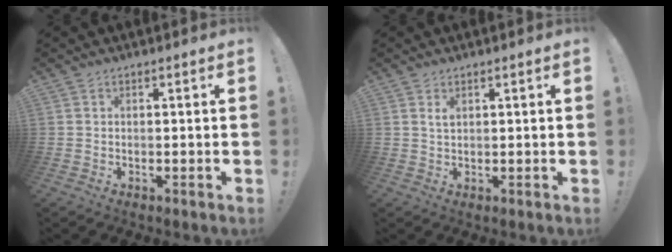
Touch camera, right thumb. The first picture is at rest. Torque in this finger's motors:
{"motor_torque": [0.50, 0.45, 0.19, 0.14, 0.00]}